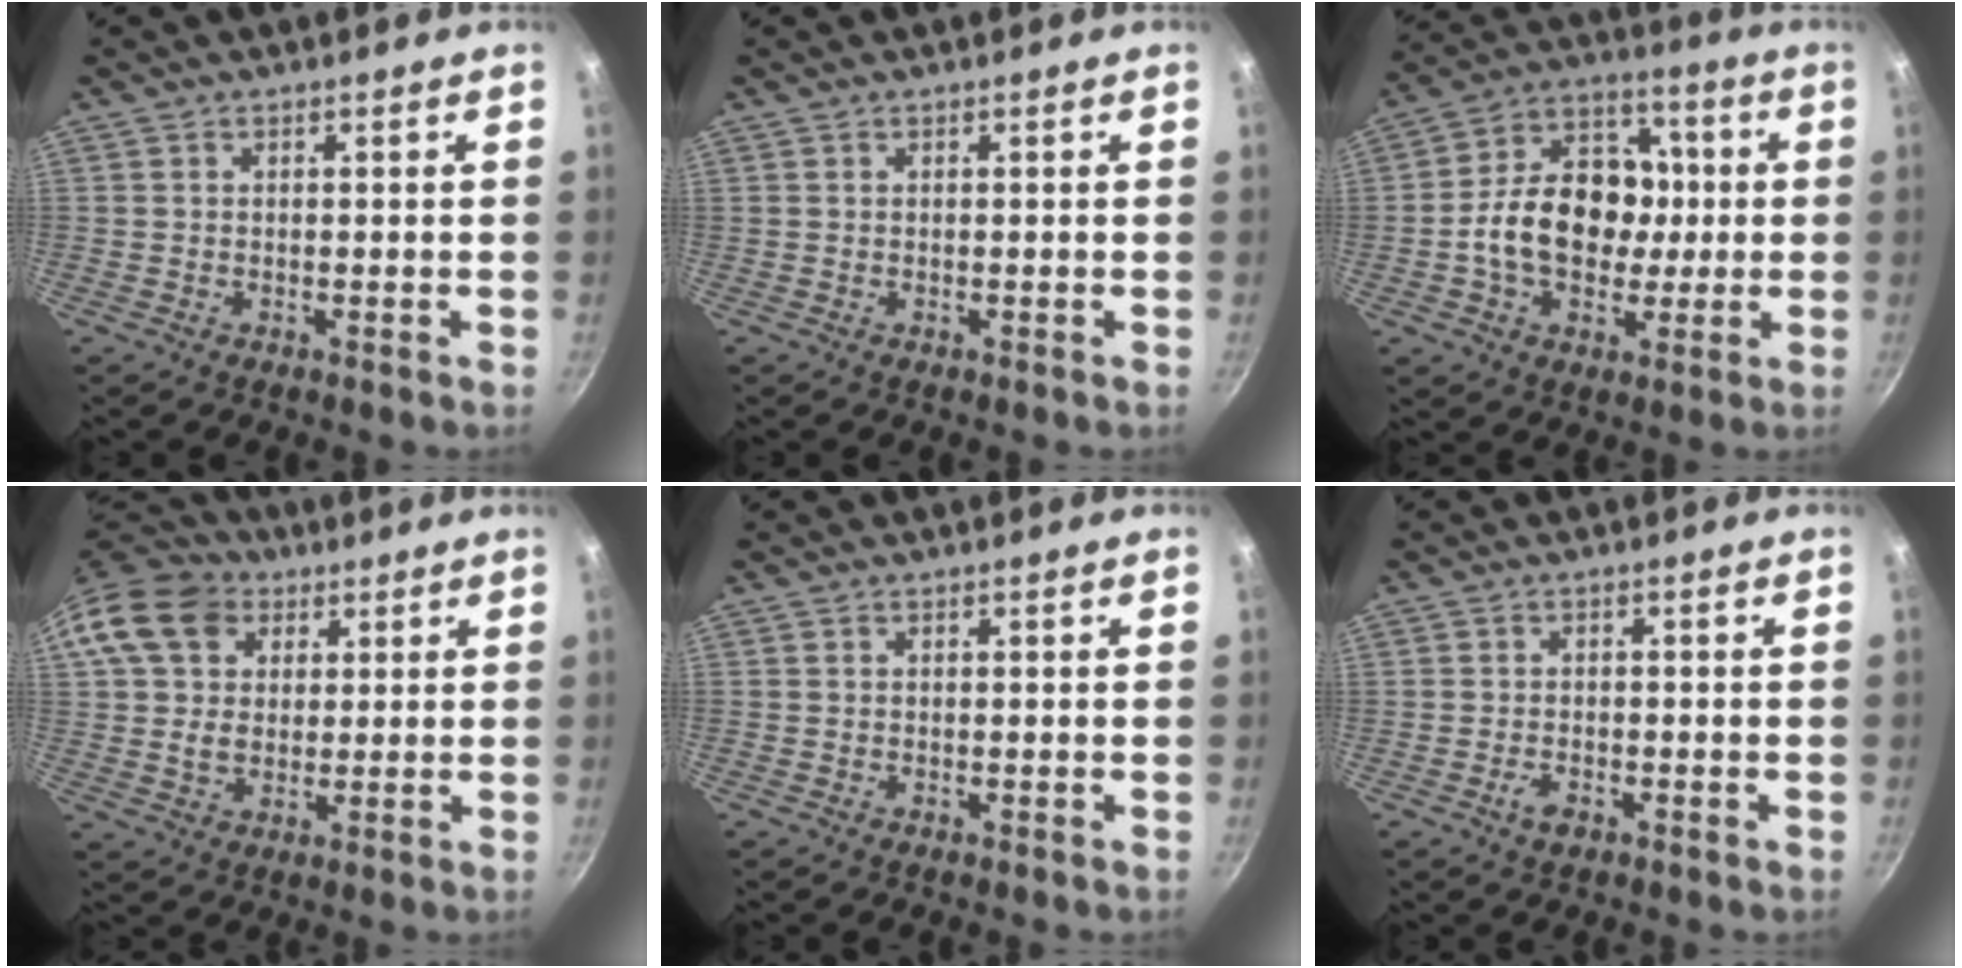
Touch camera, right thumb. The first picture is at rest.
{"total": 0.0}
{"total": 17.0, "force": [-0.9, 12.6, 11.4], "torque": [-0.147, 0.032, -0.031]}
{"total": 14.9, "force": [5.1, 11.6, 7.9], "torque": [-0.146, 0.015, 0.081]}
{"total": 0.0}
{"total": 2.3, "force": [-1.3, 1.1, 1.6], "torque": [-0.030, 0.009, -0.026]}